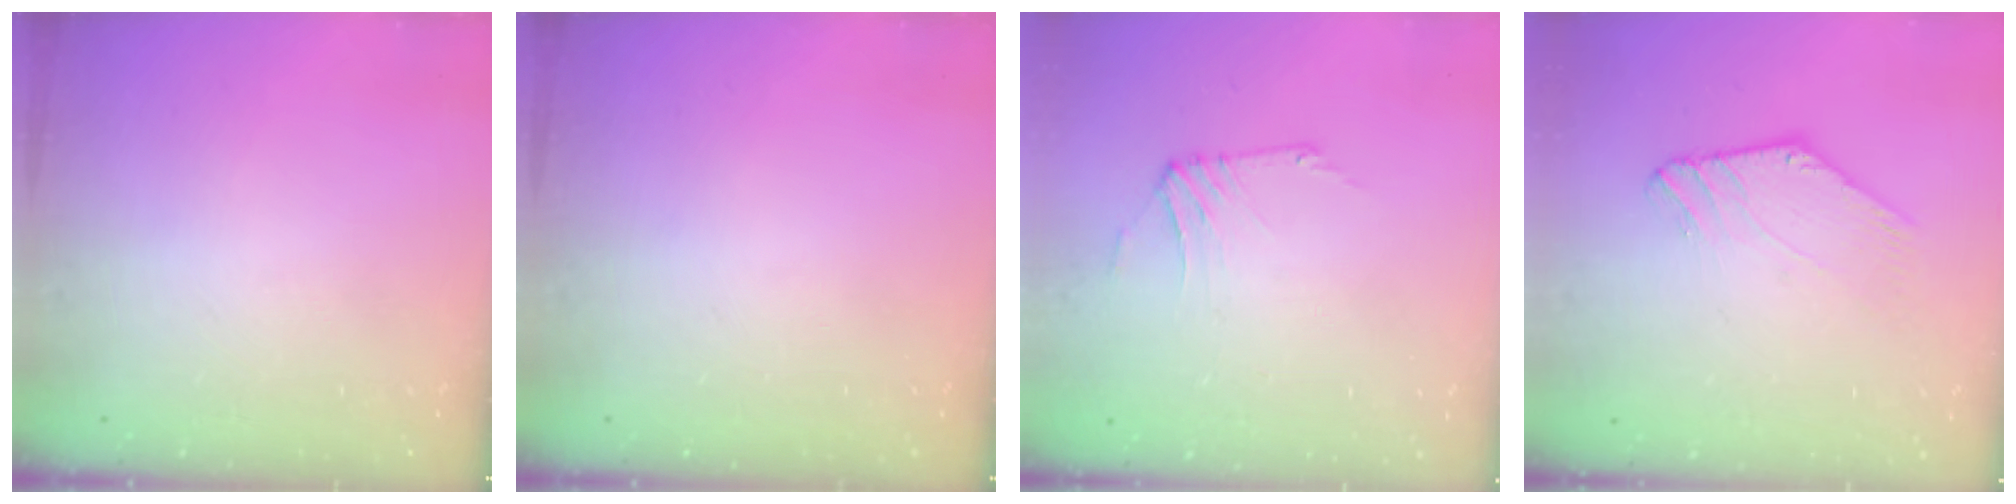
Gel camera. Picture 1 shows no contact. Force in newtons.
{"total": 0.0}
{"total": 1.0, "press": 0.8, "slide": 0.5}
{"total": 1.0, "press": 1.0, "slide": 0.1}